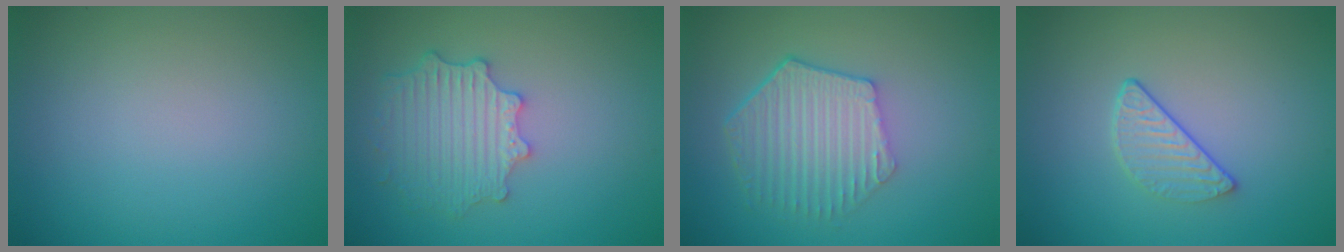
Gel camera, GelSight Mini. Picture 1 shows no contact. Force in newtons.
{"total": 4.5, "press": 3.8, "slide": 2.4}
{"total": 5.5, "press": 4.2, "slide": 3.6}
{"total": 2.2, "press": 1.5, "slide": 1.6}